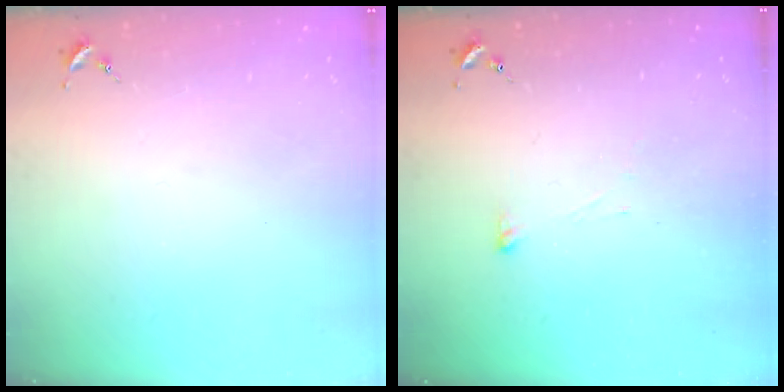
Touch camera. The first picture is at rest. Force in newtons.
{"total": 2.9, "press": 2.9, "slide": 0.3}